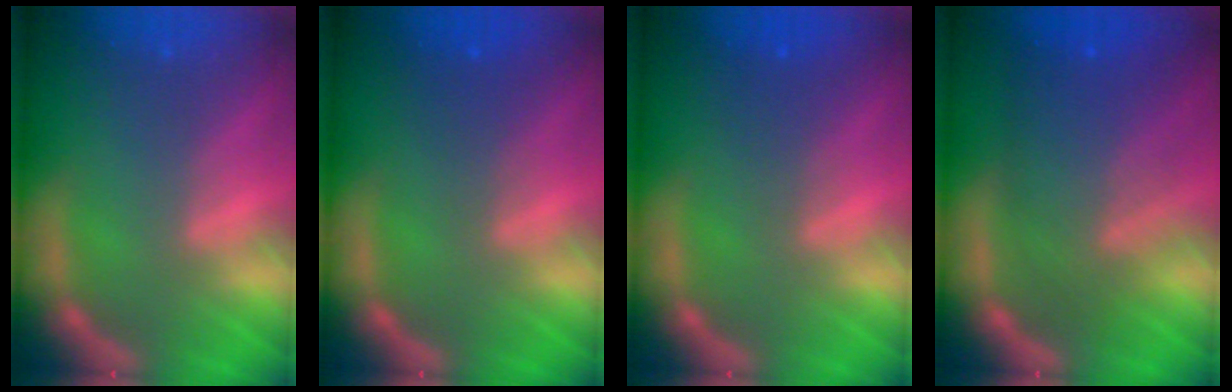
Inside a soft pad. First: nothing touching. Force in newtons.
{"total": 2.0}
{"total": 1.9}
{"total": 8.0}